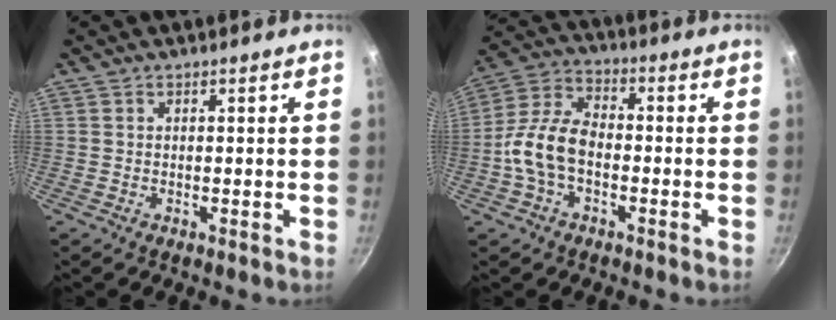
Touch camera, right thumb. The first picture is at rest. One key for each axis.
{"total": 10.8, "fx": -2.4, "fy": 6.7, "fz": 8.1, "tx": -0.142, "ty": 0.040, "tz": -0.060}